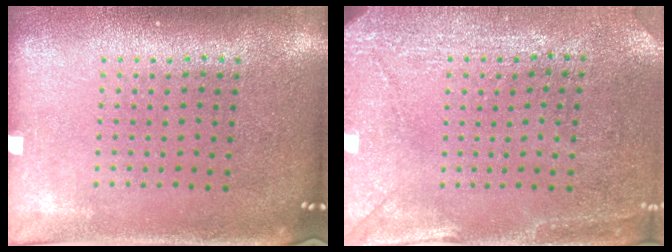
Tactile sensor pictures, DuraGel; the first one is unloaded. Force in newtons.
{"total": 3.0, "press": 2.7, "slide": 1.1}